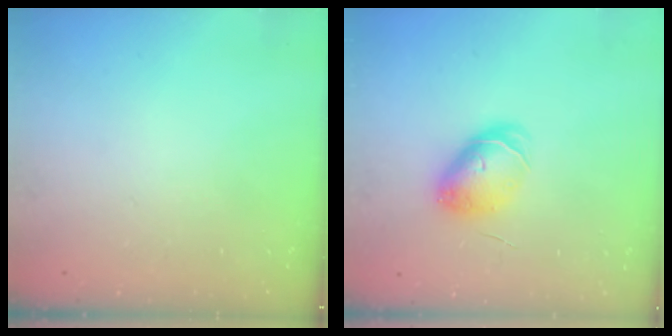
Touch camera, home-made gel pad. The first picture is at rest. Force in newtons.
{"total": 7.8, "press": 7.7, "slide": 0.5}